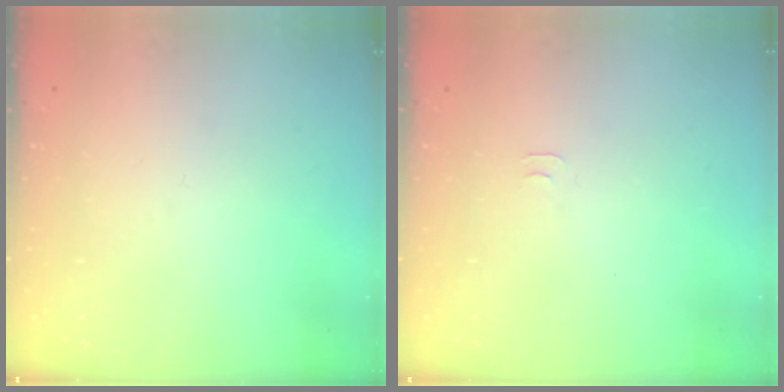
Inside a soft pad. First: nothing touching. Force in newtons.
{"total": 3.1, "press": 3.0, "slide": 0.5}